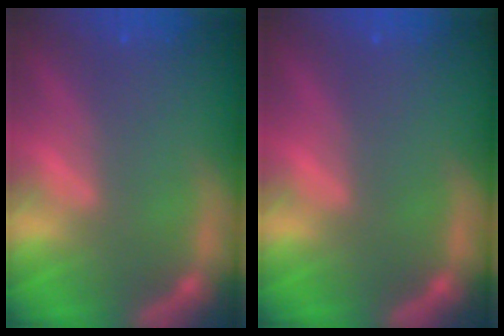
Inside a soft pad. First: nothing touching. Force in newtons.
{"total": 0.0}